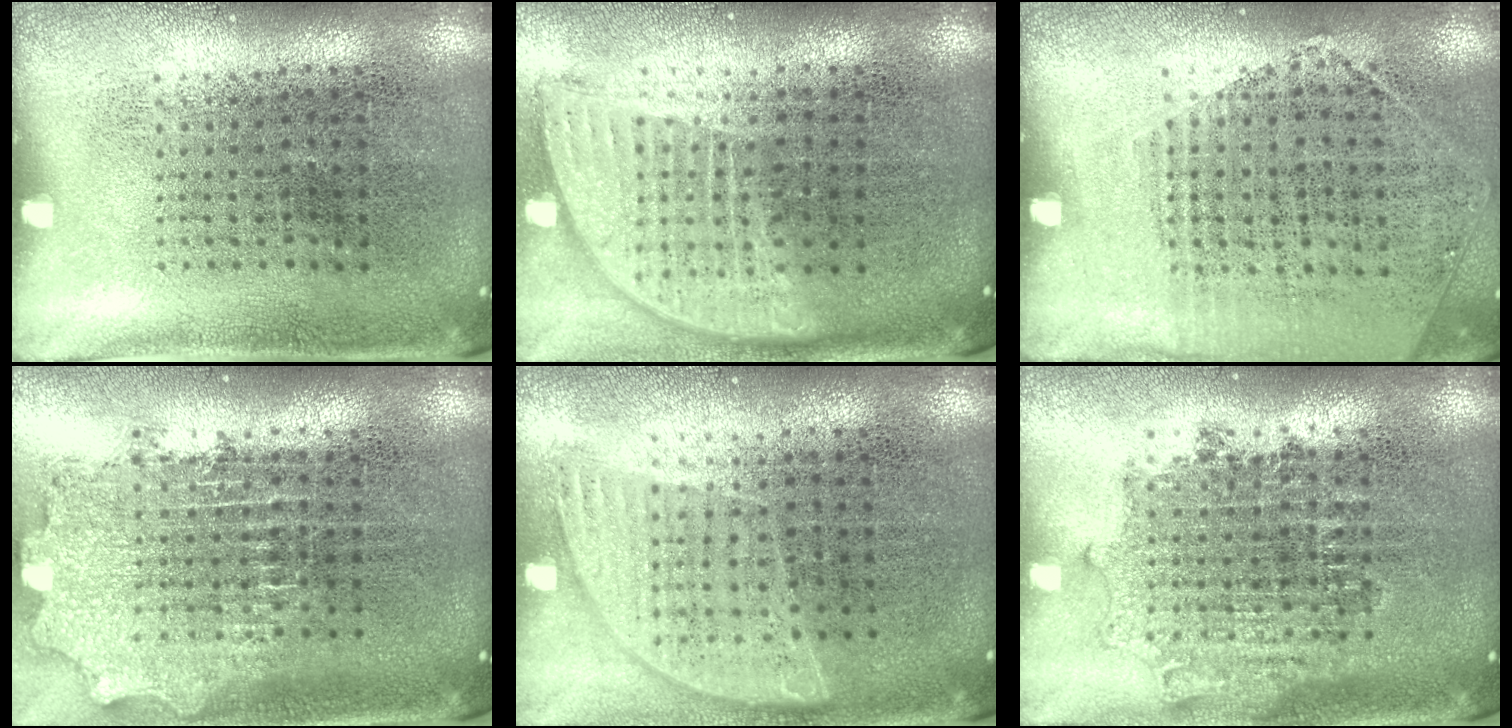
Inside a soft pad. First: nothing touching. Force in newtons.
{"total": 1.8, "press": 1.5, "slide": 1.1}
{"total": 1.2, "press": 1.0, "slide": 0.6}
{"total": 2.1, "press": 1.6, "slide": 1.3}
{"total": 0.8, "press": 0.8, "slide": 0.3}
{"total": 1.7, "press": 1.3, "slide": 1.0}